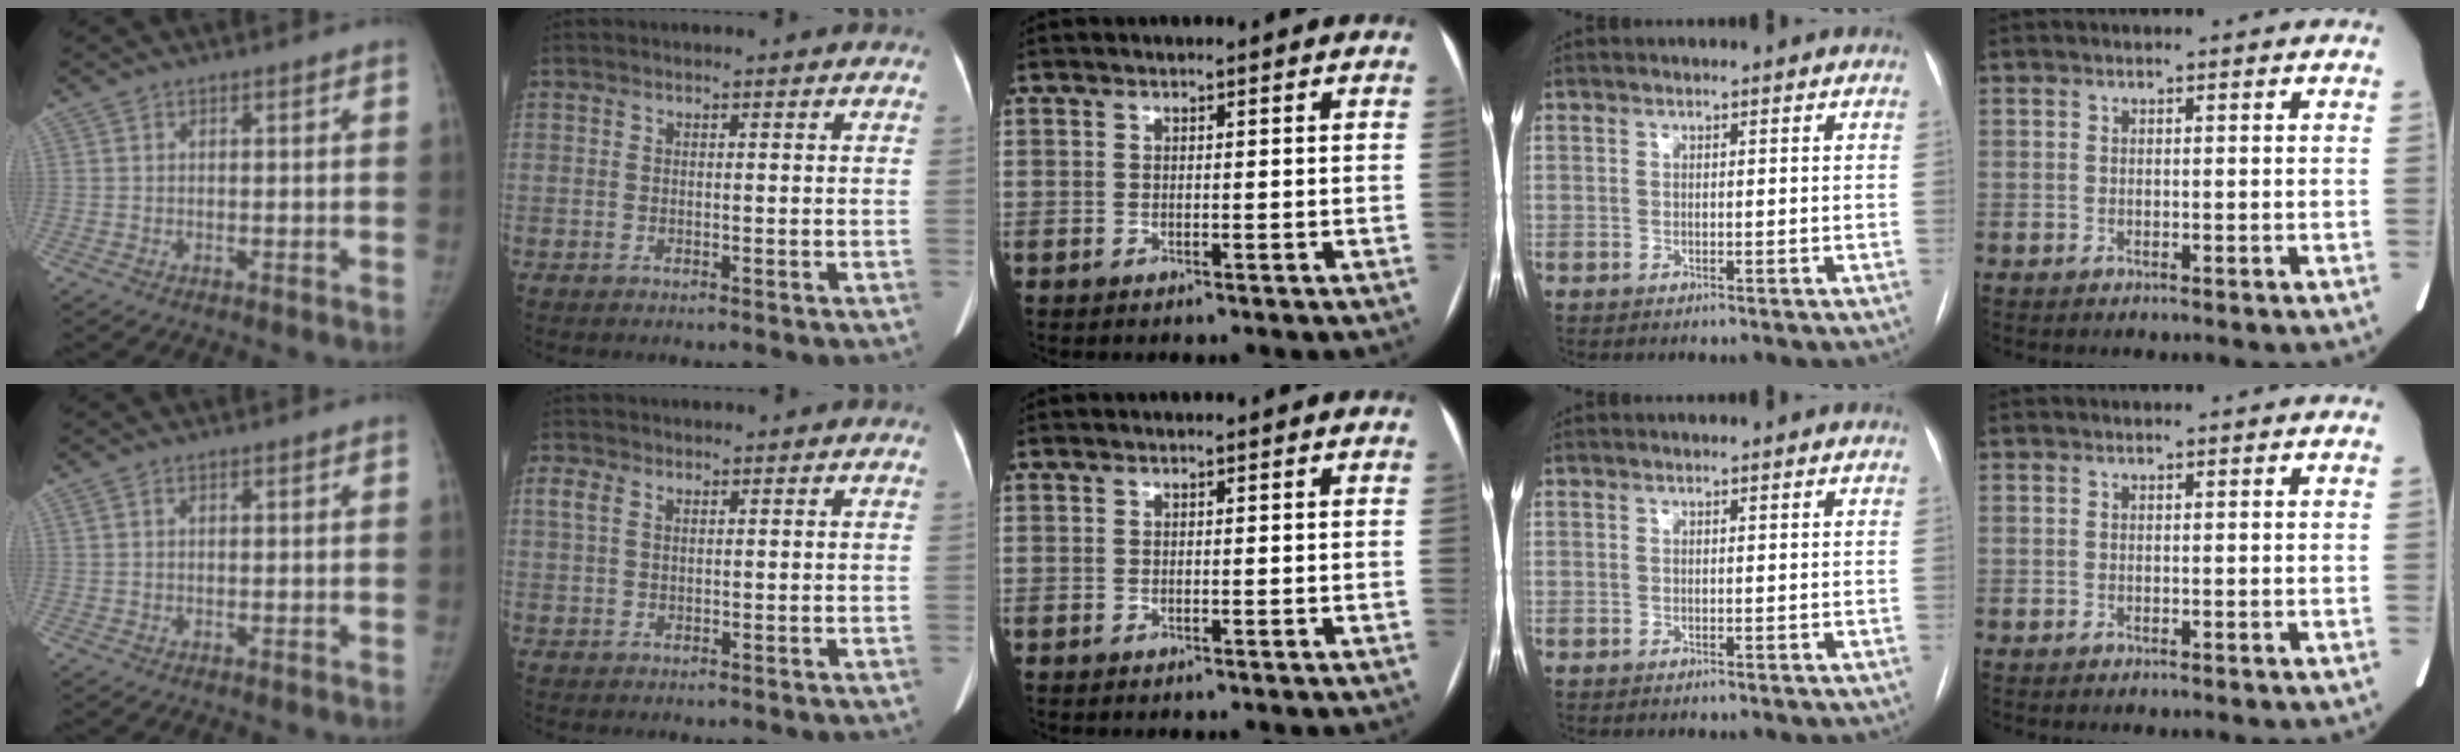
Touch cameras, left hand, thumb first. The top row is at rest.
{"thumb": {"total": 0.5, "force": [0.2, 0.3, 0.4], "torque": [-0.006, 0.010, 0.006]}, "index": {"total": 2.2, "force": [1.0, 1.2, 1.5], "torque": [-0.044, 0.021, 0.026]}}